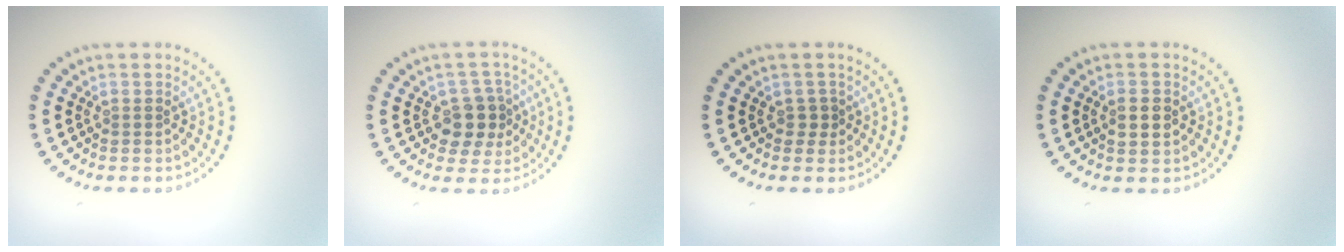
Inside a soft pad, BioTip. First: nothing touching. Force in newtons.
{"total": 3.6, "press": 3.4, "slide": 1.3}
{"total": 0.9, "press": 0.8, "slide": 0.4}
{"total": 1.8, "press": 1.8, "slide": 0.3}